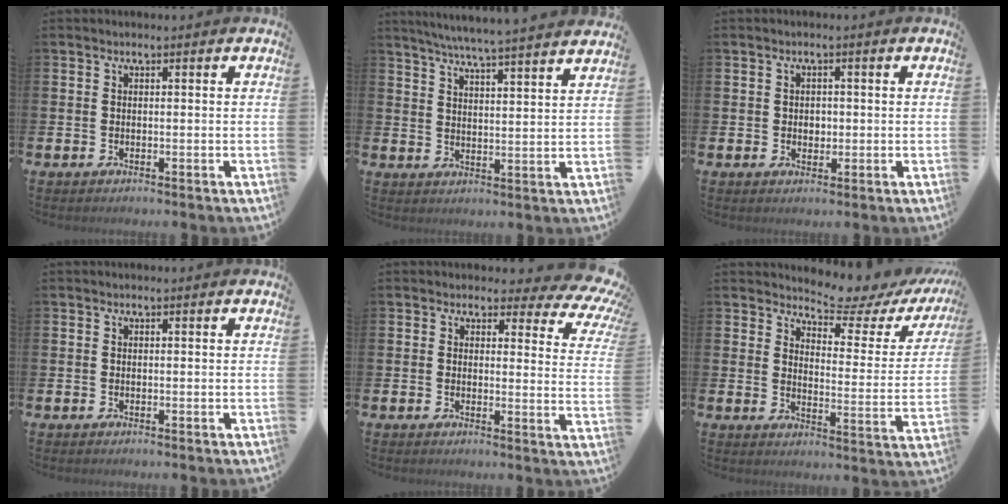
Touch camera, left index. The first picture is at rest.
{"total": 6.0, "force": [5.7, -0.8, 1.6], "torque": [-0.040, -0.041, 0.096]}
{"total": 1.5, "force": [0.2, 1.3, 0.6], "torque": [0.002, 0.004, -0.003]}
{"total": 0.0}
{"total": 3.7, "force": [2.7, 1.9, 1.6], "torque": [-0.014, -0.034, 0.035]}
{"total": 6.1, "force": [5.8, 1.4, 1.2], "torque": [-0.031, -0.055, 0.094]}